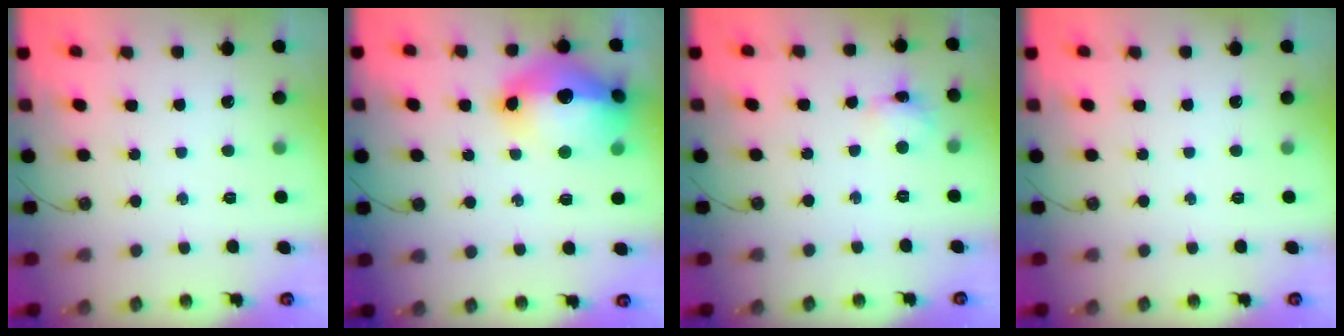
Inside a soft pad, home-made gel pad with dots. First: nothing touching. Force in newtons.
{"total": 25.2, "press": 21.8, "slide": 12.7}
{"total": 4.3, "press": 4.3, "slide": 0.1}
{"total": 0.0}